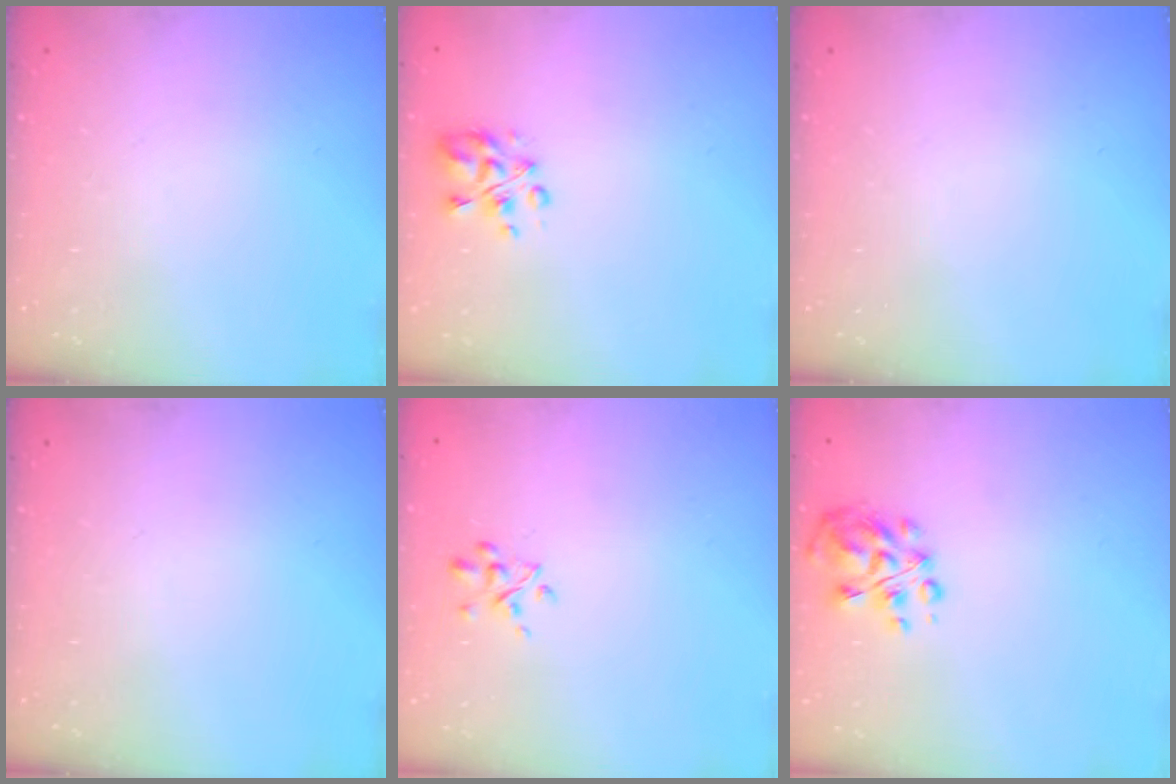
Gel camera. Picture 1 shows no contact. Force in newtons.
{"total": 5.5, "press": 5.4, "slide": 1.0}
{"total": 0.0}
{"total": 0.0}
{"total": 3.0, "press": 2.8, "slide": 1.1}
{"total": 7.1, "press": 7.0, "slide": 1.4}